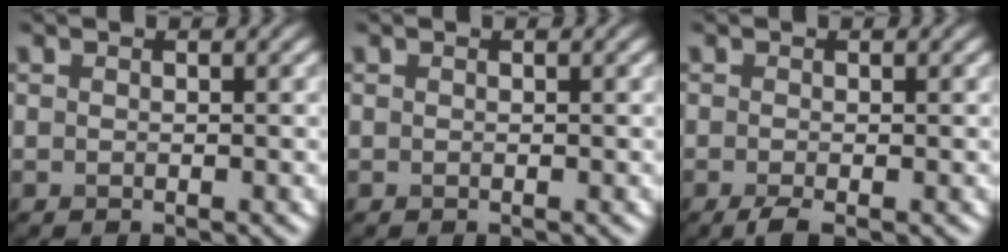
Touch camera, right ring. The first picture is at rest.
{"total": 0.0}
{"total": 1.4, "force": [-0.8, 0.3, 1.1], "torque": [-0.025, -0.005, -0.020]}